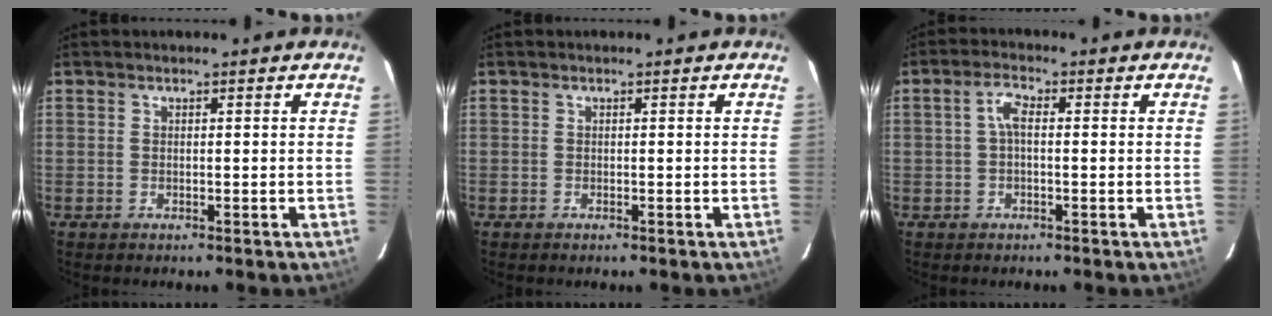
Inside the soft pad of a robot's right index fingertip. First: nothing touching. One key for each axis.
{"total": 0.0}
{"total": 2.8, "fx": 0.0, "fy": 1.2, "fz": 2.6, "tx": -0.053, "ty": 0.011, "tz": -0.001}